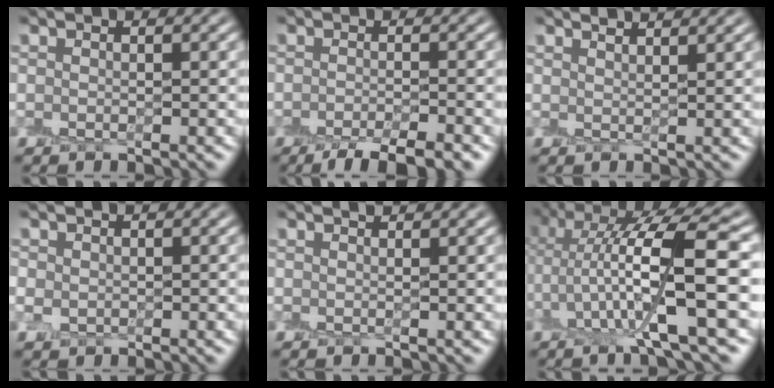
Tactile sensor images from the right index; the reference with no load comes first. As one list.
[{"total": 4.5, "force": [-3.2, 1.1, 3.0], "torque": [-0.034, 0.000, -0.056]}, {"total": 2.8, "force": [2.4, 0.8, 1.2], "torque": [0.009, 0.011, 0.010]}, {"total": 1.3, "force": [0.1, 1.2, 0.4], "torque": [-0.010, 0.003, 0.006]}, {"total": 0.9, "force": [0.7, 0.1, 0.5], "torque": [-0.008, 0.001, 0.008]}, {"total": 10.1, "force": [1.1, 2.6, 9.7], "torque": [-0.168, 0.009, 0.022]}]